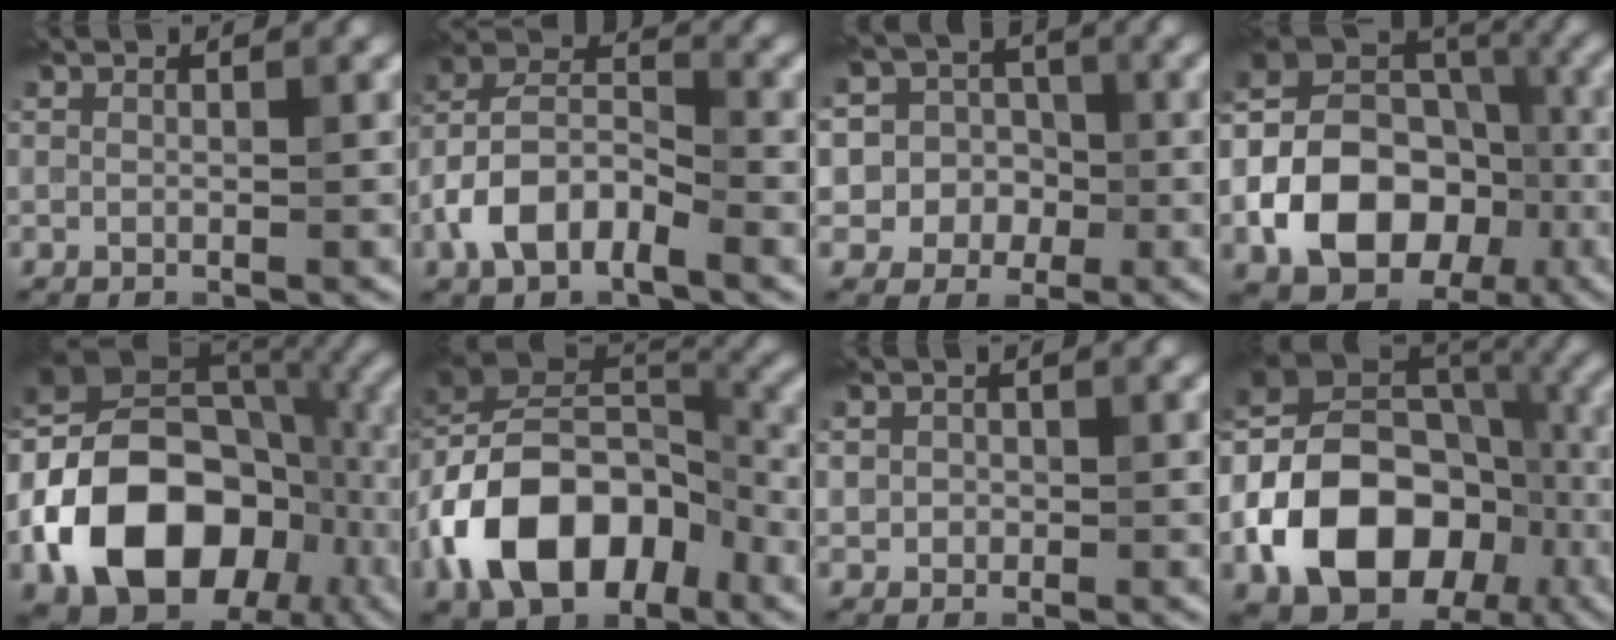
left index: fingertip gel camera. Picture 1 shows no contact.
{"total": 6.6, "force": [-3.1, 3.5, 4.6], "torque": [-0.093, 0.010, -0.069]}
{"total": 9.9, "force": [-1.4, 9.5, 2.4], "torque": [-0.067, 0.022, -0.051]}
{"total": 14.3, "force": [-4.2, 11.0, 8.2], "torque": [-0.144, -0.009, -0.083]}
{"total": 17.3, "force": [-5.6, 12.2, 10.9], "torque": [-0.205, 0.000, -0.105]}
{"total": 13.3, "force": [-5.0, 8.0, 9.4], "torque": [-0.183, 0.017, -0.105]}
{"total": 1.3, "force": [-0.1, 1.3, 0.3], "torque": [0.000, -0.003, 0.001]}
{"total": 15.6, "force": [-5.3, 11.3, 9.4], "torque": [-0.180, 0.007, -0.106]}